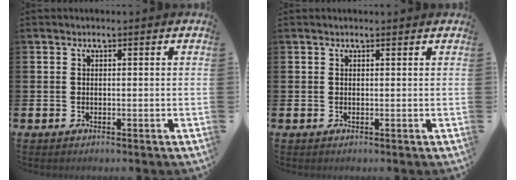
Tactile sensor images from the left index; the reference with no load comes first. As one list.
[{"total": 0.0}]